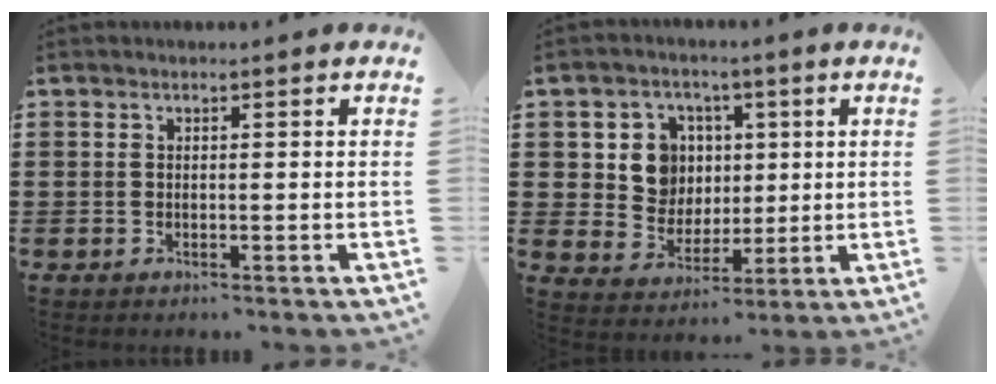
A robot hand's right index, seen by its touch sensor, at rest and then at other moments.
{"total": 8.0, "force": [1.7, 7.2, 3.0], "torque": [-0.076, 0.014, 0.031]}